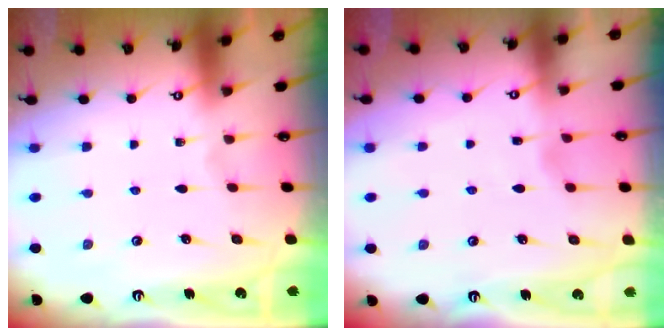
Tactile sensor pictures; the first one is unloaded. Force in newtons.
{"total": 3.0, "press": 2.9, "slide": 0.4}